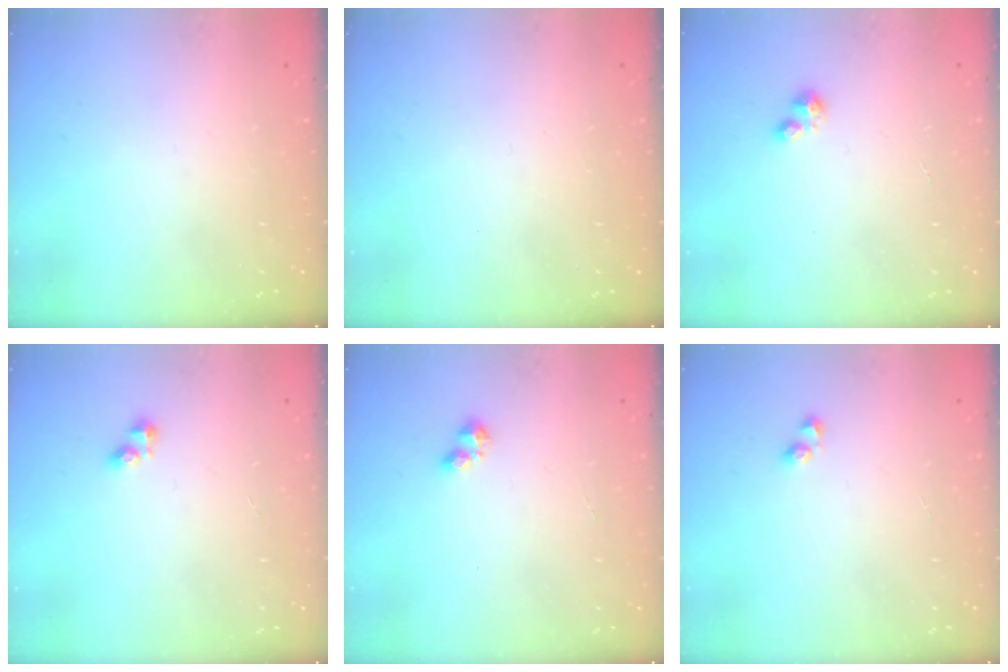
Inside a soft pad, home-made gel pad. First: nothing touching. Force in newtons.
{"total": 0.0}
{"total": 2.0, "press": 2.0, "slide": 0.2}
{"total": 3.5, "press": 3.5, "slide": 0.5}
{"total": 2.6, "press": 2.5, "slide": 0.5}
{"total": 2.0, "press": 1.7, "slide": 1.0}